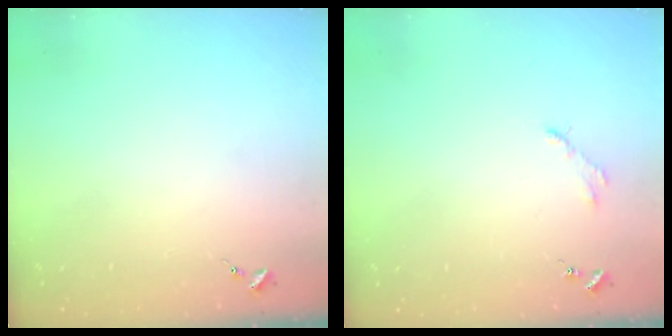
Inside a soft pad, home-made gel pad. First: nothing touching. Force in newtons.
{"total": 2.8, "press": 2.8, "slide": 0.4}